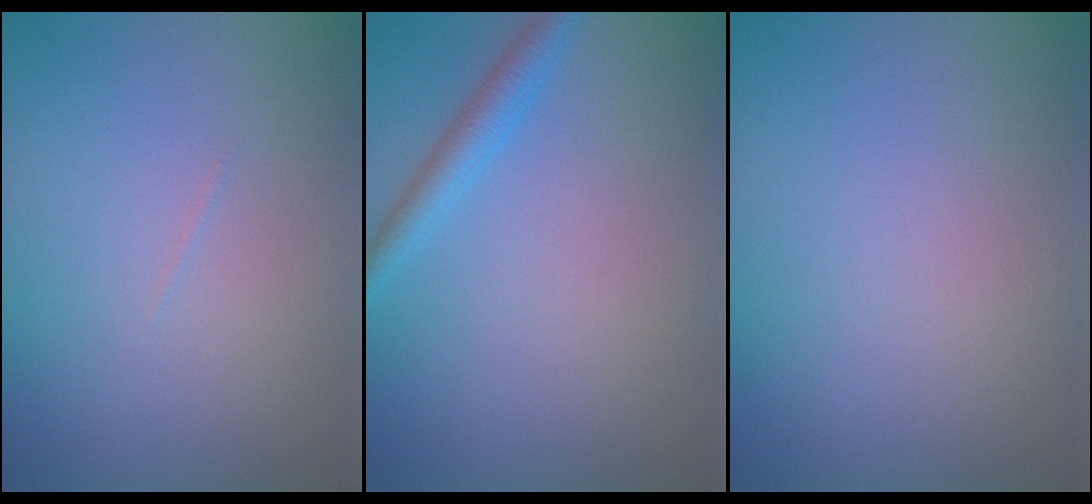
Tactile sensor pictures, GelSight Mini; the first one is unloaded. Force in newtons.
{"total": 2.2, "press": 2.2, "slide": 0.1}
{"total": 0.0}